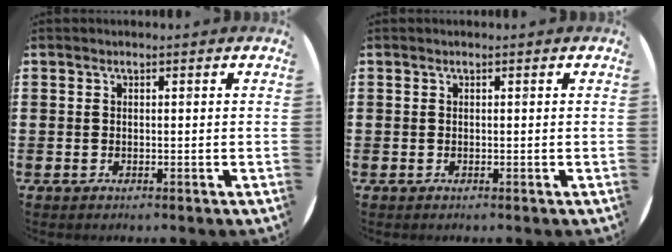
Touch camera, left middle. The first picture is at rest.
{"total": 0.0}